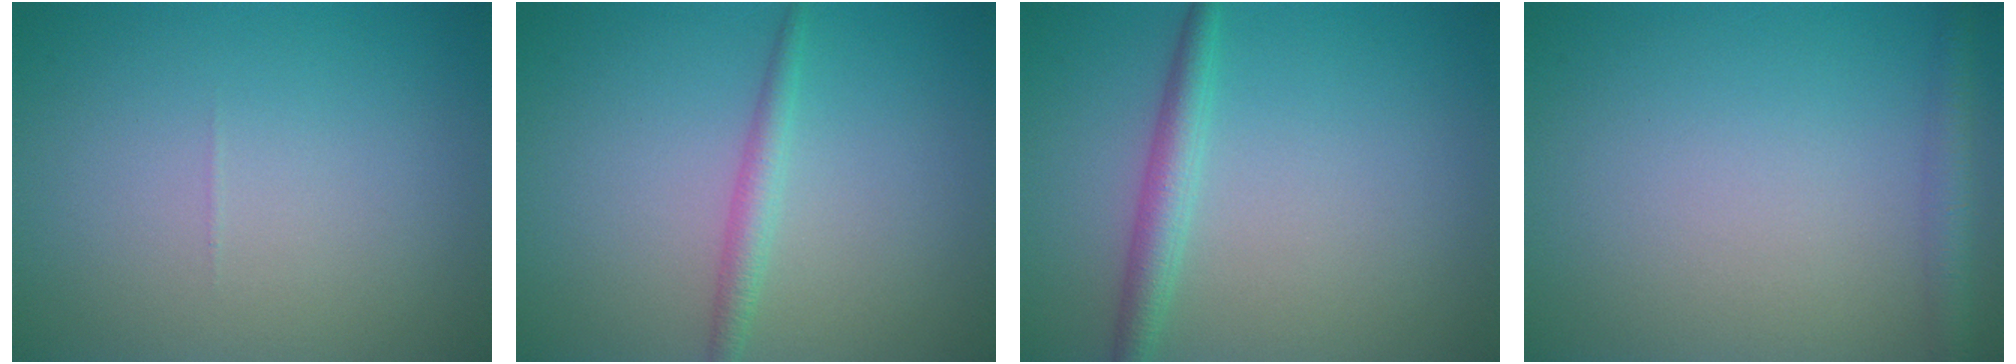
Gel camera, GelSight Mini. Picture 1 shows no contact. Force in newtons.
{"total": 1.7, "press": 1.7, "slide": 0.0}
{"total": 2.5, "press": 2.5, "slide": 0.0}
{"total": 2.1, "press": 2.1, "slide": 0.1}